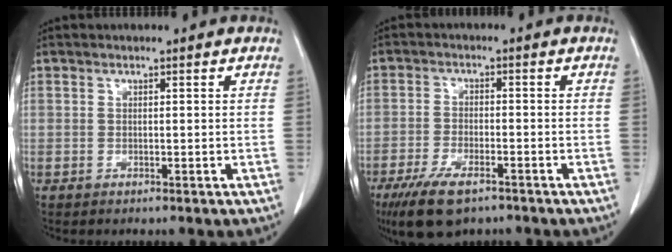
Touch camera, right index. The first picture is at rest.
{"total": 8.7, "force": [-5.9, 2.8, 5.7], "torque": [-0.108, -0.016, -0.101]}